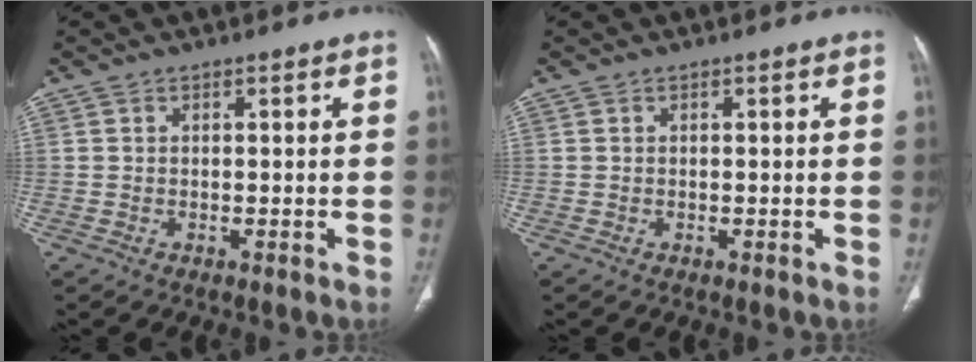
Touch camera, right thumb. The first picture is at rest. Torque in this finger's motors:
{"motor_torque": [0.01, 0.00, -0.03, -0.01, 0.03]}